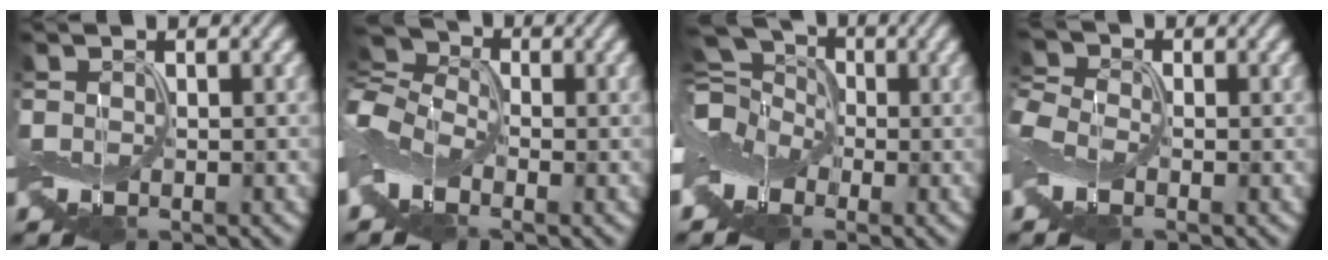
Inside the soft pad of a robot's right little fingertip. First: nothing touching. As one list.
[{"total": 5.8, "force": [-1.6, 4.2, 3.7], "torque": [-0.101, 0.009, -0.044]}, {"total": 9.2, "force": [-0.8, 6.9, 6.0], "torque": [-0.115, 0.018, -0.042]}, {"total": 3.8, "force": [-1.2, 2.8, 2.2], "torque": [-0.065, 0.002, -0.027]}]